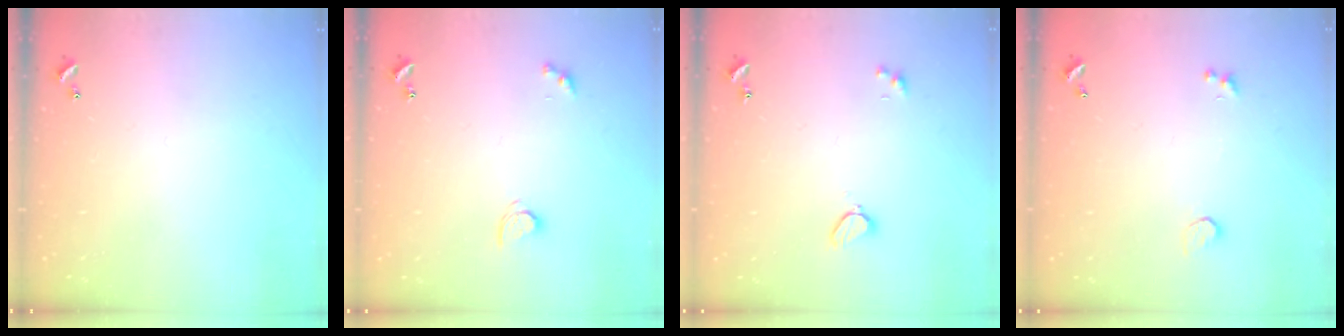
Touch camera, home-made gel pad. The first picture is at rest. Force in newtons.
{"total": 2.1, "press": 2.1, "slide": 0.3}
{"total": 2.1, "press": 2.0, "slide": 0.5}
{"total": 0.9, "press": 0.7, "slide": 0.5}